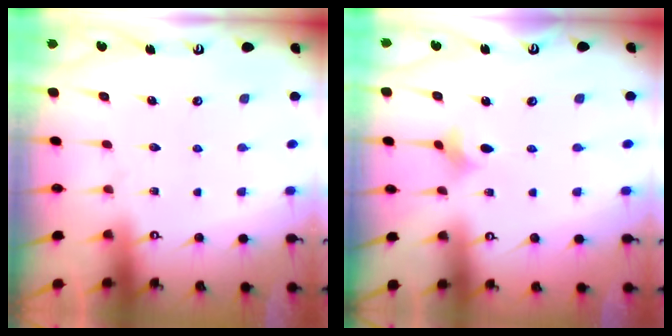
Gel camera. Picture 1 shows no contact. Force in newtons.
{"total": 2.9, "press": 2.9, "slide": 0.5}